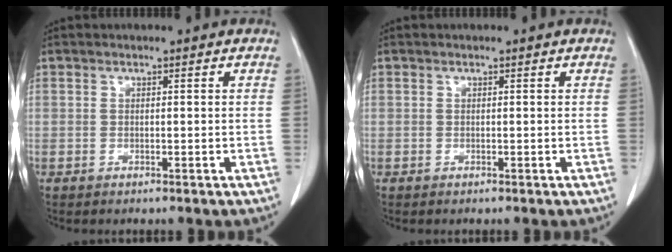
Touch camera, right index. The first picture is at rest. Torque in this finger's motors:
{"motor_torque": [0.00, 0.00, 0.02, 0.00]}